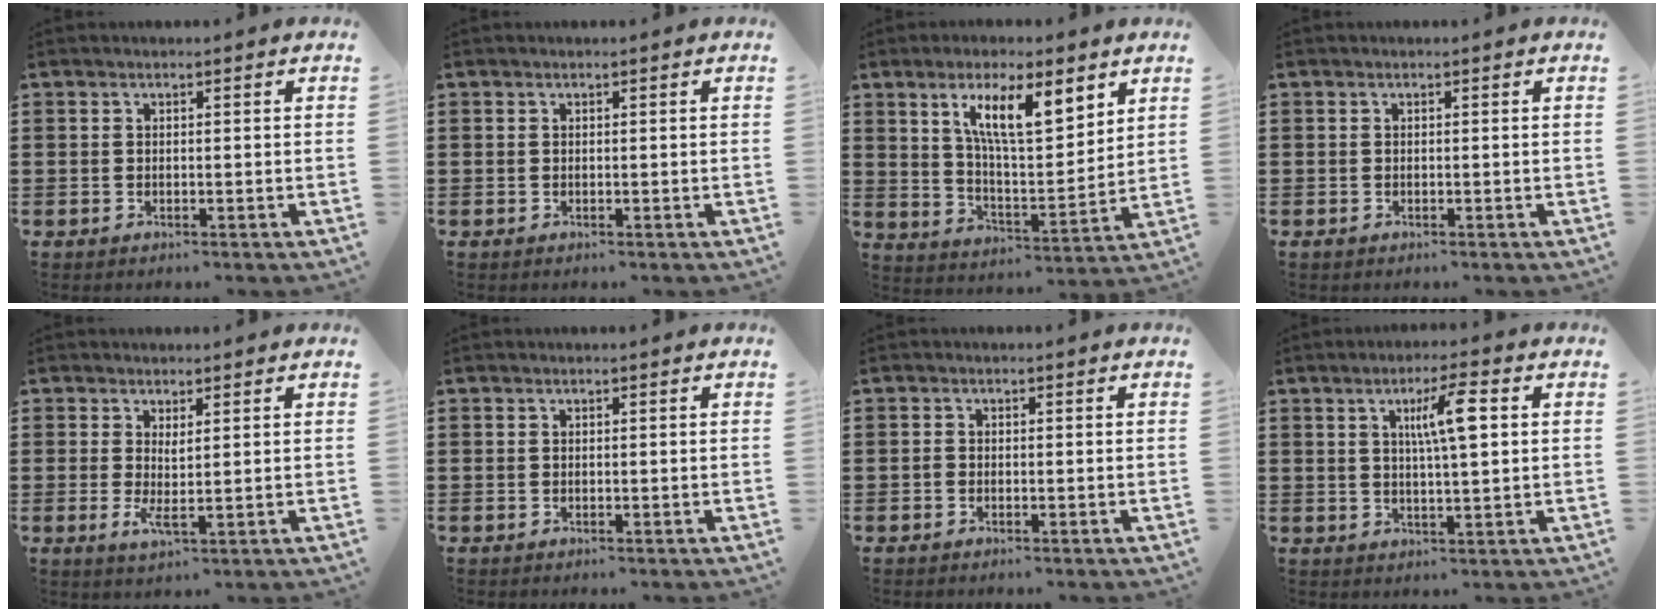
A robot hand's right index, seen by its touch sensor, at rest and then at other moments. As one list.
[{"total": 0.0}, {"total": 10.9, "force": [5.8, 3.4, 8.6], "torque": [-0.164, -0.008, 0.098]}, {"total": 0.0}, {"total": 2.2, "force": [0.8, 0.1, 2.0], "torque": [-0.042, -0.006, 0.016]}, {"total": 0.0}, {"total": 0.7, "force": [-0.4, 0.4, 0.3], "torque": [-0.007, -0.001, -0.008]}, {"total": 6.5, "force": [1.8, 1.0, 6.2], "torque": [-0.116, 0.005, 0.022]}]